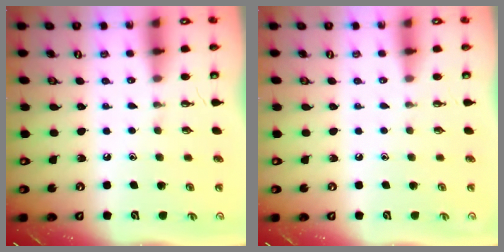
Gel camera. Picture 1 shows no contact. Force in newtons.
{"total": 0.0}